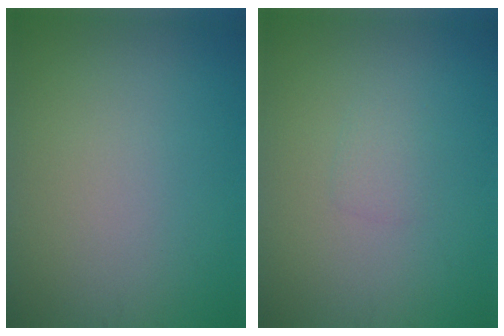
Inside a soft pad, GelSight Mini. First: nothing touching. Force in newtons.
{"total": 0.9, "press": 0.9, "slide": 0.1}